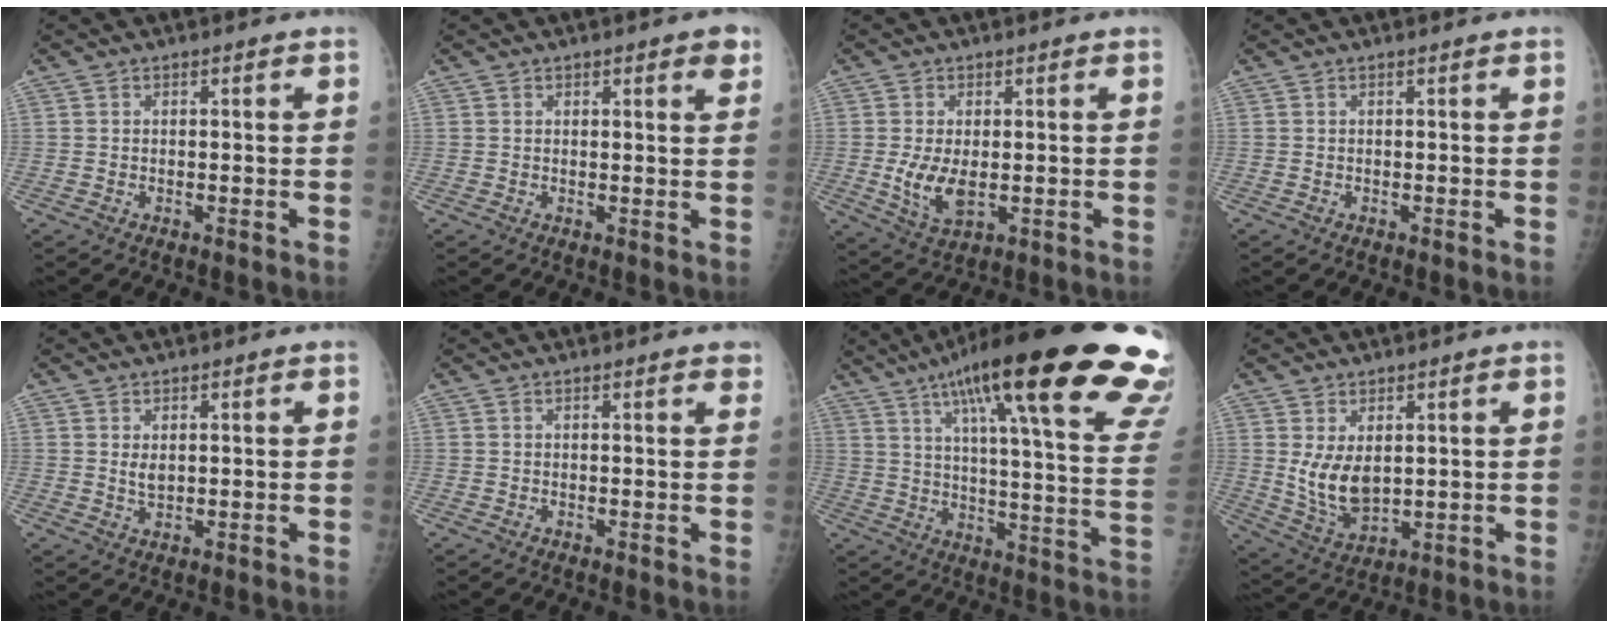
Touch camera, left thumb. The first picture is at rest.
{"total": 3.4, "force": [1.9, 1.2, 2.6], "torque": [-0.020, -0.007, 0.019]}
{"total": 7.0, "force": [-0.6, 3.9, 5.8], "torque": [-0.107, -0.014, -0.004]}
{"total": 0.0}
{"total": 2.3, "force": [0.7, 1.4, 1.6], "torque": [-0.021, -0.007, 0.014]}
{"total": 1.7, "force": [1.2, 0.5, 1.1], "torque": [-0.008, 0.000, 0.010]}
{"total": 34.5, "force": [21.7, 5.8, 26.2], "torque": [-0.295, -0.067, 0.301]}
{"total": 8.2, "force": [1.5, 5.1, 6.3], "torque": [-0.101, -0.021, 0.047]}